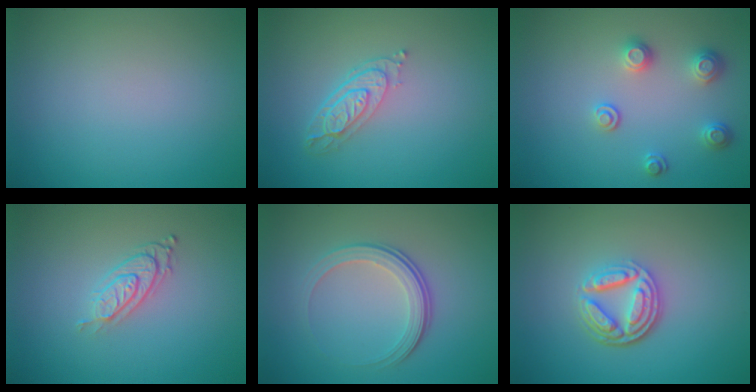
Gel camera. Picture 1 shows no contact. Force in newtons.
{"total": 3.5, "press": 2.6, "slide": 2.3}
{"total": 2.3, "press": 2.3, "slide": 0.6}
{"total": 3.0, "press": 2.0, "slide": 2.2}
{"total": 3.6, "press": 2.5, "slide": 2.5}
{"total": 4.6, "press": 3.5, "slide": 3.1}